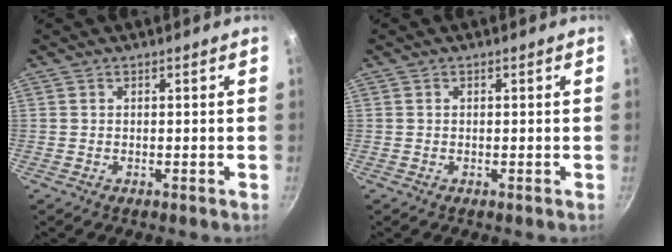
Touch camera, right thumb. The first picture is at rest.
{"total": 0.0}